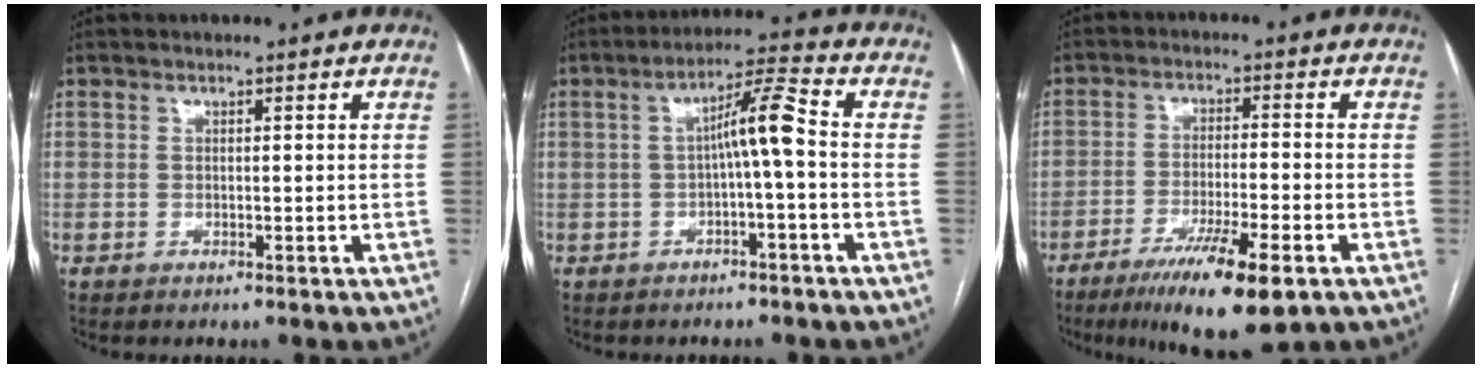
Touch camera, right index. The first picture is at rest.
{"total": 6.2, "force": [-0.4, 0.1, 6.2], "torque": [-0.102, 0.022, -0.005]}
{"total": 12.2, "force": [-7.2, 1.2, 9.8], "torque": [-0.163, -0.030, -0.115]}